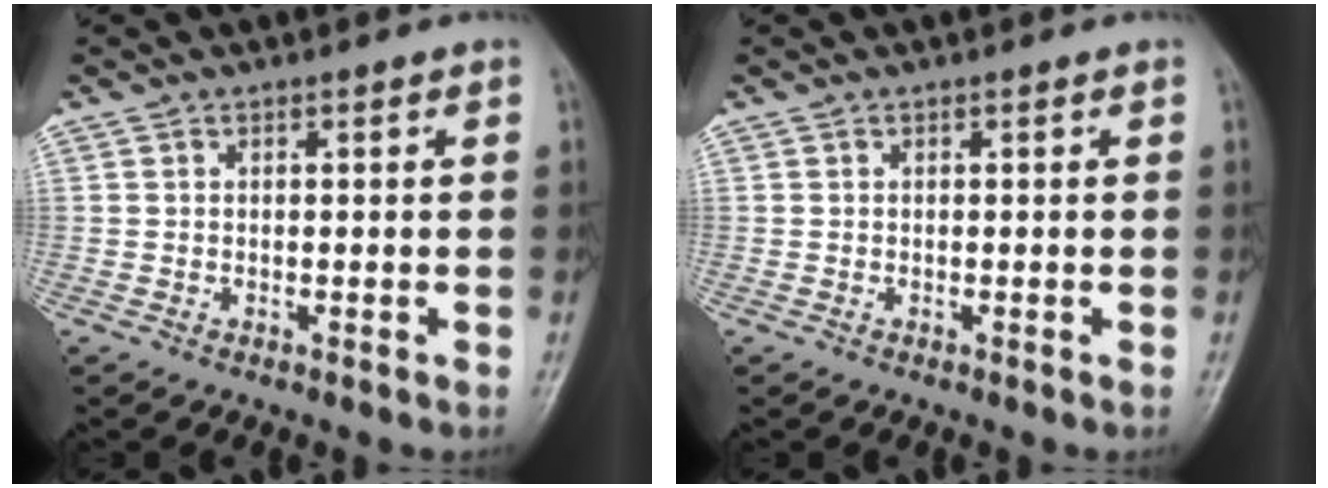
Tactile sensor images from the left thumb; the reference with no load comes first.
{"total": 0.0}